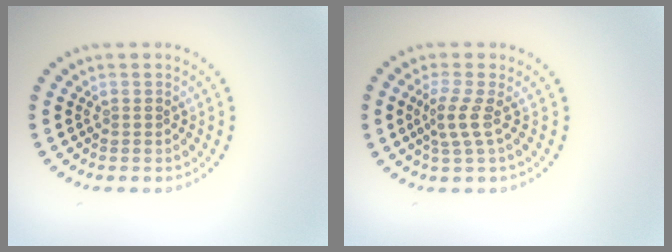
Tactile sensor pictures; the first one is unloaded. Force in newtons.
{"total": 2.2, "press": 1.5, "slide": 1.6}